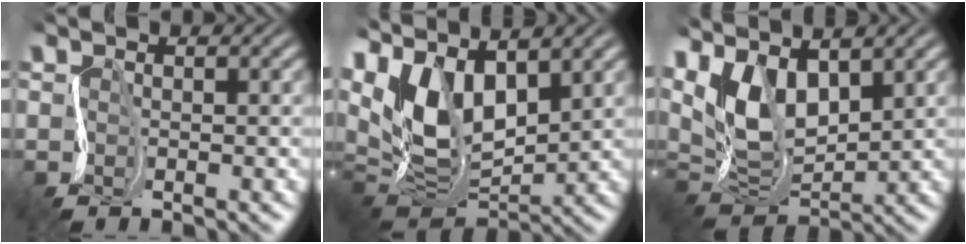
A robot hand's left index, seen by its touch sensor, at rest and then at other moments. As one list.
[{"total": 9.0, "force": [4.6, 4.8, 6.1], "torque": [-0.136, 0.010, 0.081]}, {"total": 6.8, "force": [4.2, 3.1, 4.4], "torque": [-0.101, 0.004, 0.075]}]